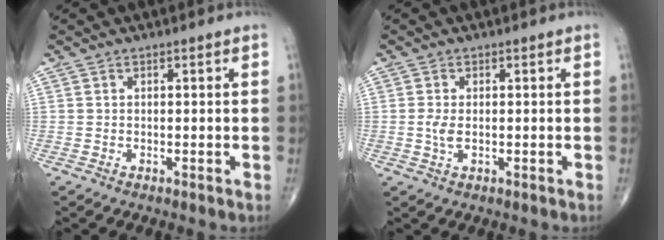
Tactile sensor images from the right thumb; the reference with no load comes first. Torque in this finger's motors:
{"motor_torque": [1.48, 1.15, 0.09, -0.19, 0.04]}